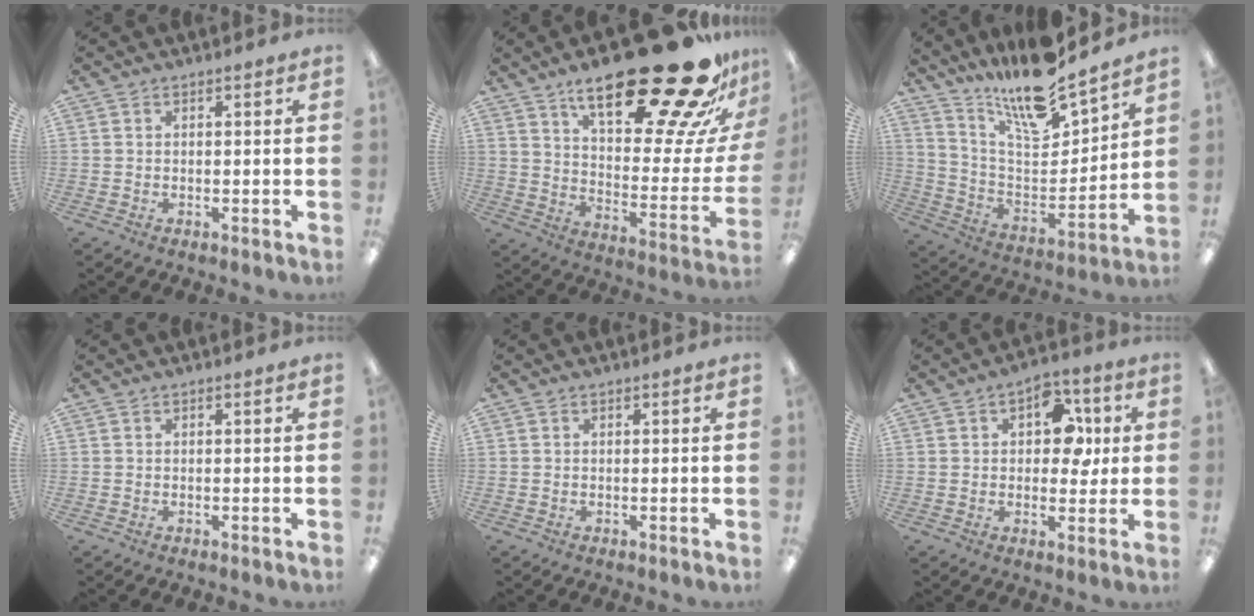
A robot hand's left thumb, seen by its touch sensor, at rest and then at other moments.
{"total": 32.4, "force": [21.5, 10.1, 22.0], "torque": [-0.297, -0.150, 0.347]}
{"total": 17.1, "force": [15.3, 2.3, 7.4], "torque": [-0.149, -0.112, 0.262]}
{"total": 0.0}
{"total": 0.0}
{"total": 10.0, "force": [3.1, 6.7, 6.8], "torque": [-0.076, -0.003, 0.048]}